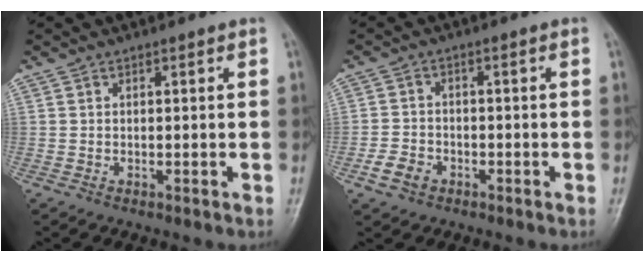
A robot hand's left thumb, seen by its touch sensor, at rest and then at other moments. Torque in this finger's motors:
{"motor_torque": [-0.23, 0.29, -0.29, 0.49, 0.00]}